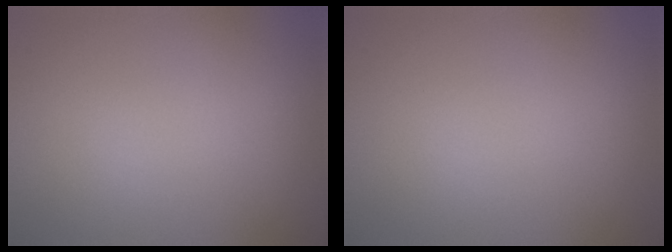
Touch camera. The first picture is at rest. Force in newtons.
{"total": 0.0}